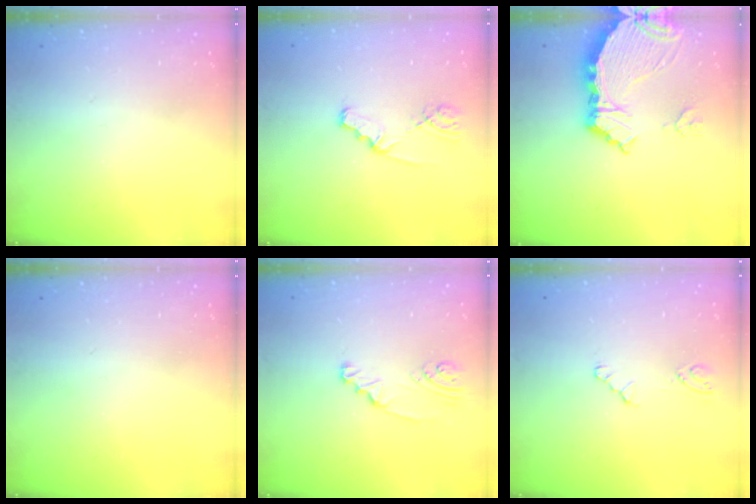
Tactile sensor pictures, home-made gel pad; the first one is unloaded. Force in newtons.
{"total": 2.2, "press": 2.2, "slide": 0.4}
{"total": 9.4, "press": 8.7, "slide": 3.7}
{"total": 0.0}
{"total": 2.5, "press": 2.5, "slide": 0.3}
{"total": 2.1, "press": 2.1, "slide": 0.3}